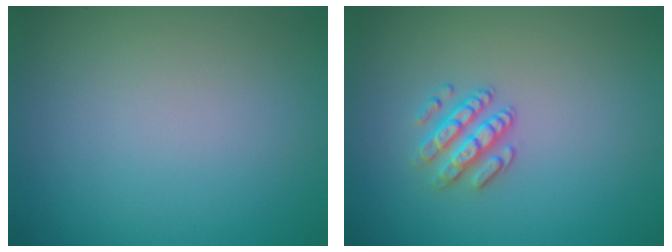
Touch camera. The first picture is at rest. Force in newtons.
{"total": 2.5, "press": 2.3, "slide": 0.9}